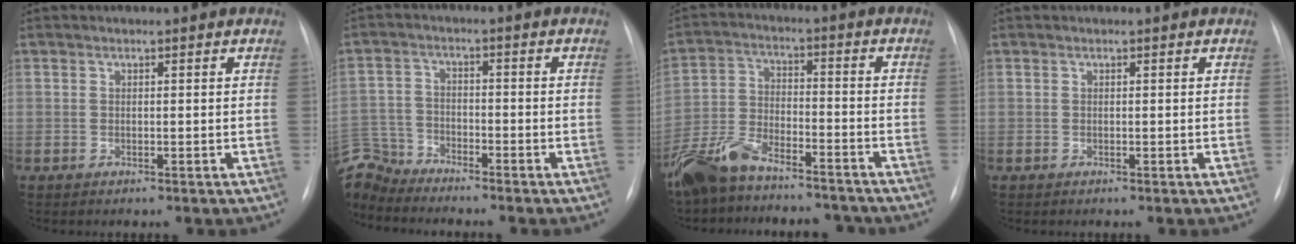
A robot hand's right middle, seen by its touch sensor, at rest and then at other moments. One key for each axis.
{"total": 7.5, "fx": -7.4, "fy": 1.2, "fz": -0.3, "tx": -0.005, "ty": 0.005, "tz": -0.148}
{"total": 13.1, "fx": -11.3, "fy": 4.5, "fz": 5.0, "tx": -0.105, "ty": 0.015, "tz": -0.194}
{"total": 0.0}